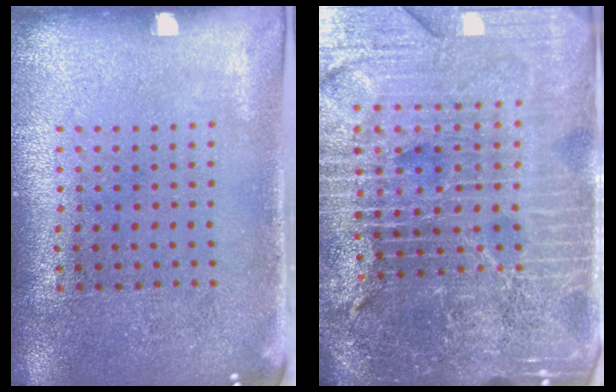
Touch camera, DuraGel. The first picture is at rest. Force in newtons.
{"total": 6.3, "press": 5.6, "slide": 2.9}